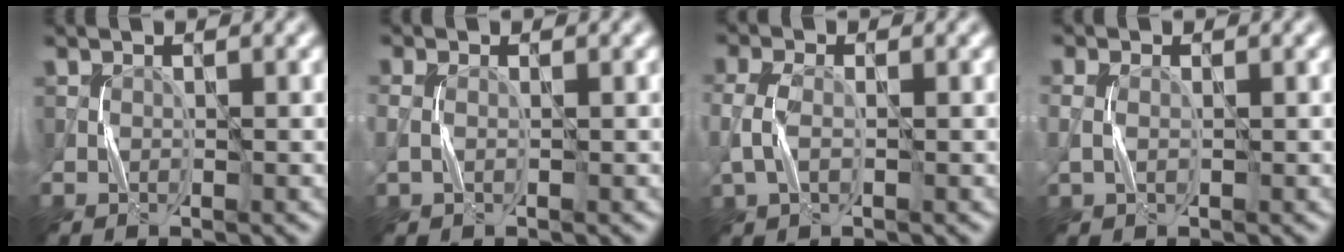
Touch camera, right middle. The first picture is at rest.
{"total": 1.3, "force": [-0.5, -0.9, -0.7], "torque": [0.020, -0.004, -0.009]}
{"total": 1.3, "force": [-1.0, -0.1, 0.8], "torque": [-0.019, 0.002, -0.019]}
{"total": 1.0, "force": [-0.5, -0.7, -0.5], "torque": [0.015, -0.004, -0.007]}